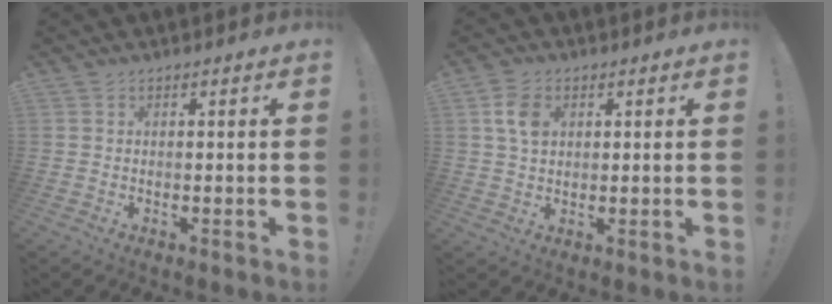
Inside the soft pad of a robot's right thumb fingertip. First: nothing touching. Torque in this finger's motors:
{"motor_torque": [0.79, 0.79, 0.03, -0.57, 0.00]}